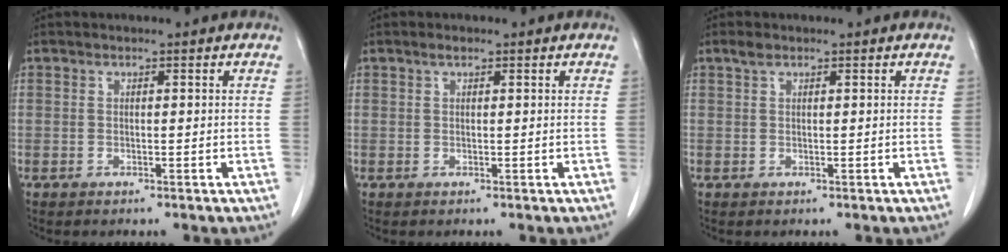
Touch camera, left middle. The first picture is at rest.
{"total": 0.8, "force": [0.6, 0.3, 0.5], "torque": [-0.013, 0.003, 0.010]}
{"total": 1.0, "force": [0.8, 0.4, 0.5], "torque": [-0.014, 0.008, 0.015]}